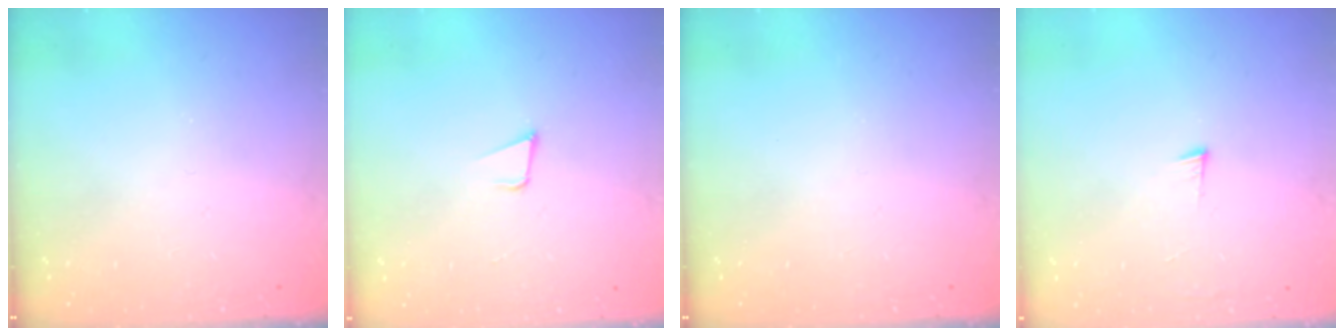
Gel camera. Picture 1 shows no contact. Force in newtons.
{"total": 4.1, "press": 3.1, "slide": 2.7}
{"total": 0.0}
{"total": 3.2, "press": 3.2, "slide": 0.4}